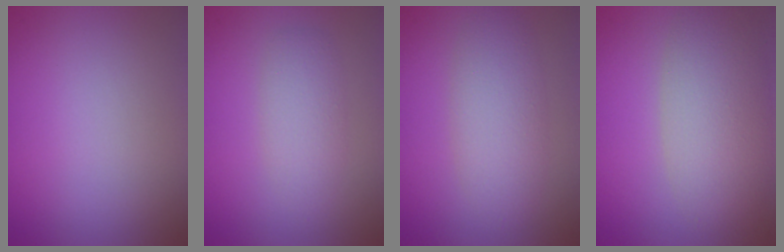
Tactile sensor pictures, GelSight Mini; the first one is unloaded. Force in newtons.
{"total": 2.7, "press": 2.7, "slide": 0.1}
{"total": 4.0, "press": 4.0, "slide": 0.1}
{"total": 6.6, "press": 6.6, "slide": 0.4}